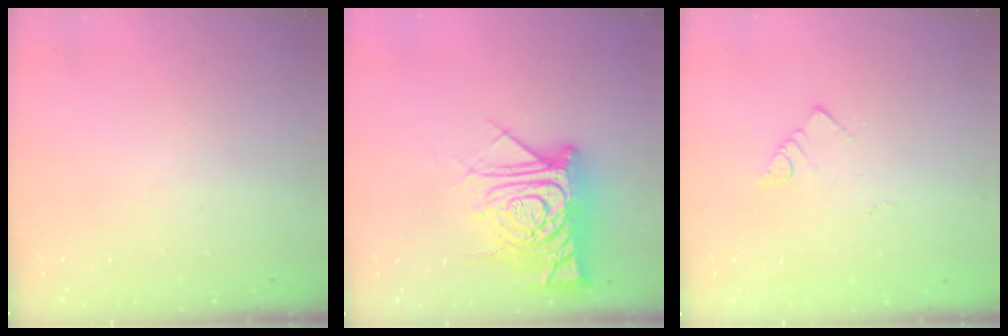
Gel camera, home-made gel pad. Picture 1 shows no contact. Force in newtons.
{"total": 15.3, "press": 15.2, "slide": 1.3}
{"total": 2.9, "press": 2.9, "slide": 0.3}